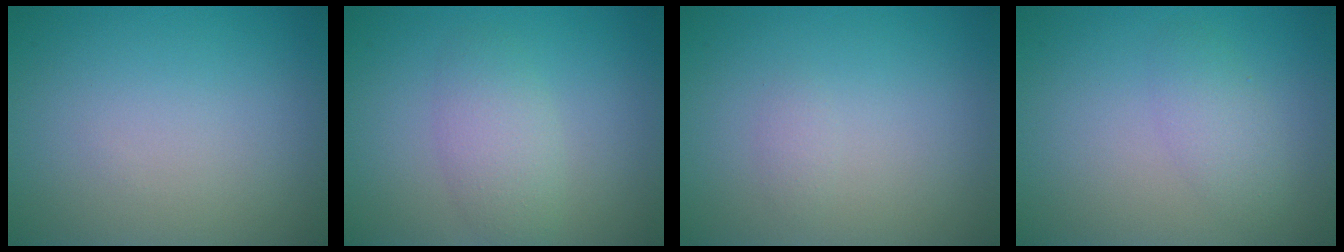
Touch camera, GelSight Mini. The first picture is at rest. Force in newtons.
{"total": 2.8, "press": 2.8, "slide": 0.1}
{"total": 0.7, "press": 0.7, "slide": 0.0}
{"total": 1.9, "press": 1.9, "slide": 0.1}